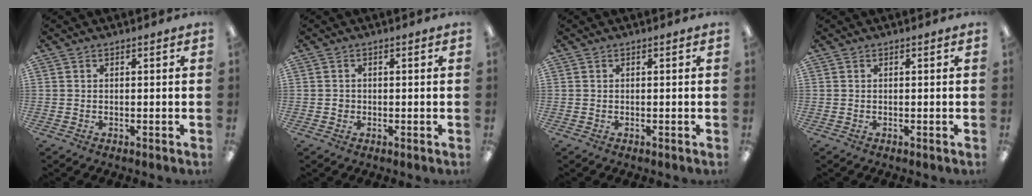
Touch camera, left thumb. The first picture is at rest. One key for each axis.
{"total": 1.0, "fx": -0.2, "fy": 1.0, "fz": 0.2, "tx": -0.005, "ty": 0.005, "tz": -0.006}
{"total": 0.0}
{"total": 0.0}